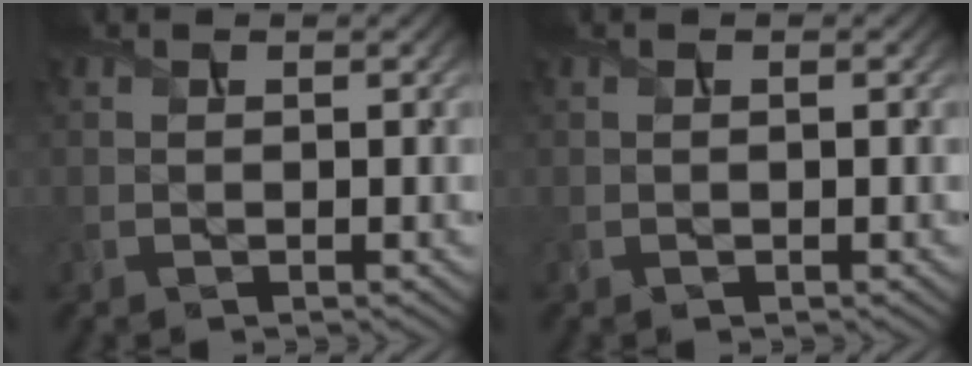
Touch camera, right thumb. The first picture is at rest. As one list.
[{"total": 0.0}]